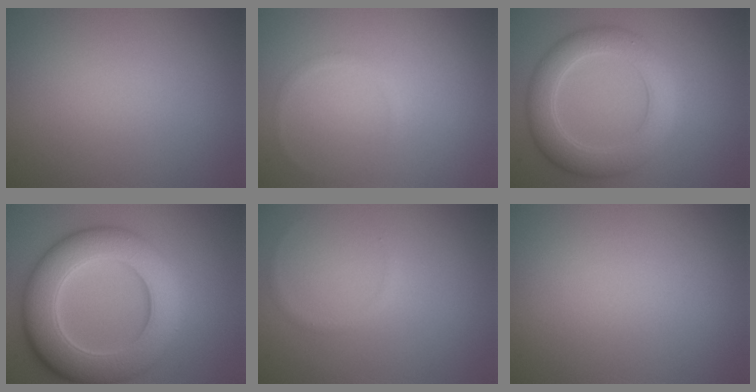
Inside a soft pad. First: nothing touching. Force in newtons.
{"total": 0.5, "press": 0.5, "slide": 0.1}
{"total": 5.3, "press": 5.3, "slide": 0.1}
{"total": 10.2, "press": 10.2, "slide": 0.5}
{"total": 0.6, "press": 0.6, "slide": 0.0}
{"total": 0.0}